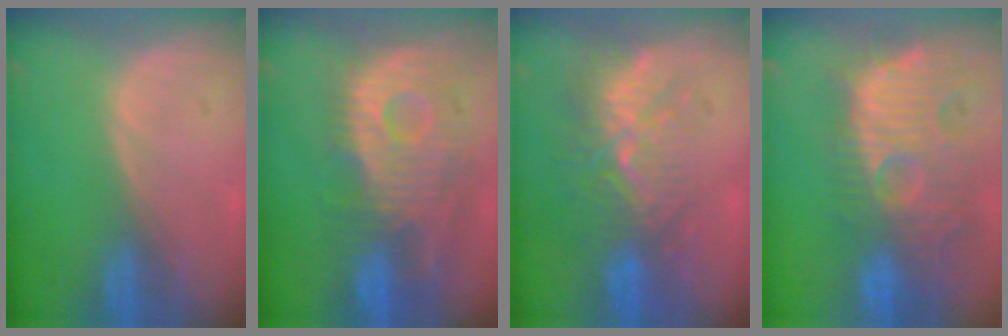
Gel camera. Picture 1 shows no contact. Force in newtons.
{"total": 12.4, "press": 10.9, "slide": 5.9}
{"total": 9.4, "press": 8.7, "slide": 3.5}
{"total": 14.0, "press": 12.4, "slide": 6.4}